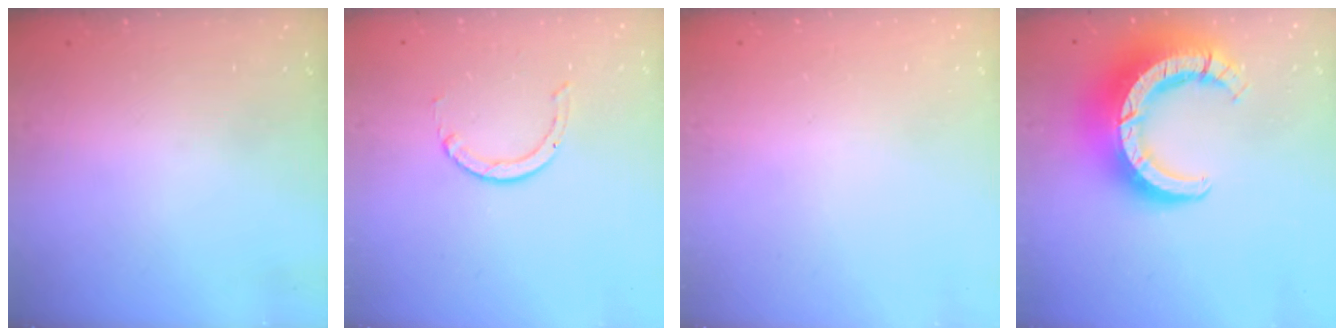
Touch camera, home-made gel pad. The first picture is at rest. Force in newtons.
{"total": 1.5, "press": 1.5, "slide": 0.2}
{"total": 2.6, "press": 2.6, "slide": 0.2}
{"total": 18.5, "press": 18.4, "slide": 1.8}